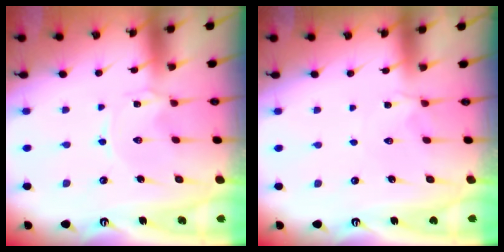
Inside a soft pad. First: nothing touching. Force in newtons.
{"total": 2.7, "press": 2.6, "slide": 0.6}